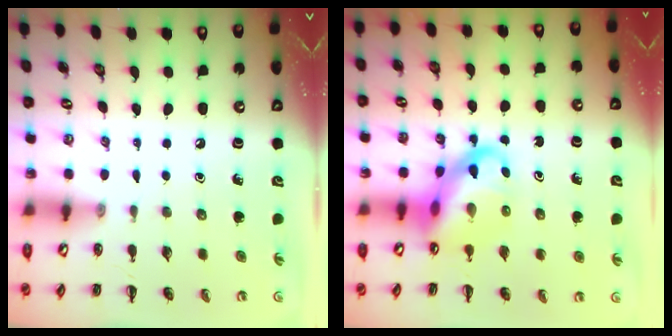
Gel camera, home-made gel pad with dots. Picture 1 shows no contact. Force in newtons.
{"total": 12.1, "press": 11.7, "slide": 3.3}